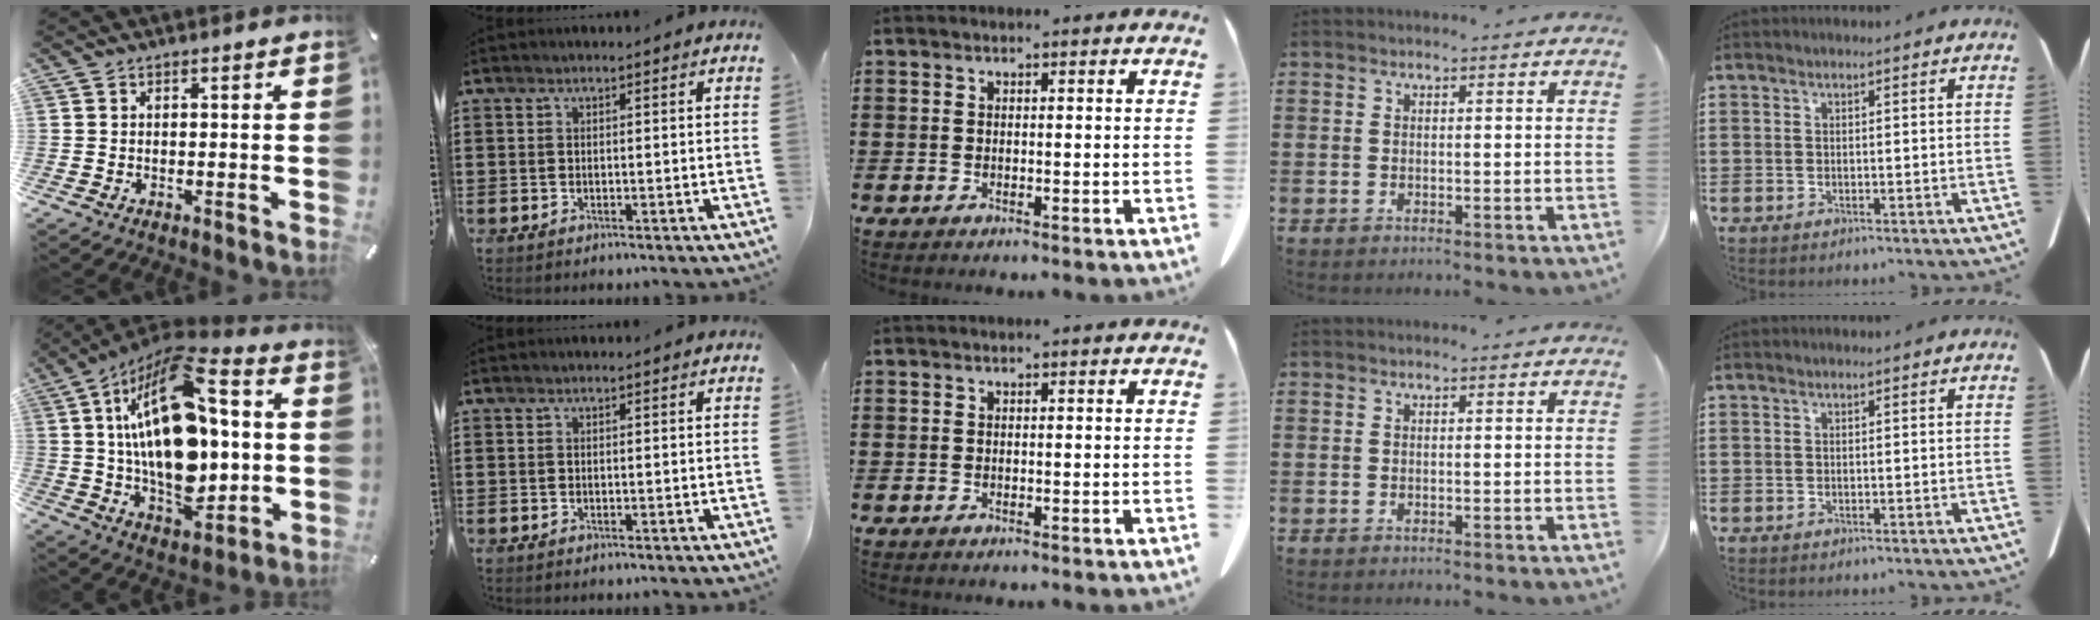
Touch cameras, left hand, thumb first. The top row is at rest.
{"thumb": {"total": 28.1, "force": [4.3, 16.1, 22.6], "torque": [-0.413, -0.030, 0.075]}}